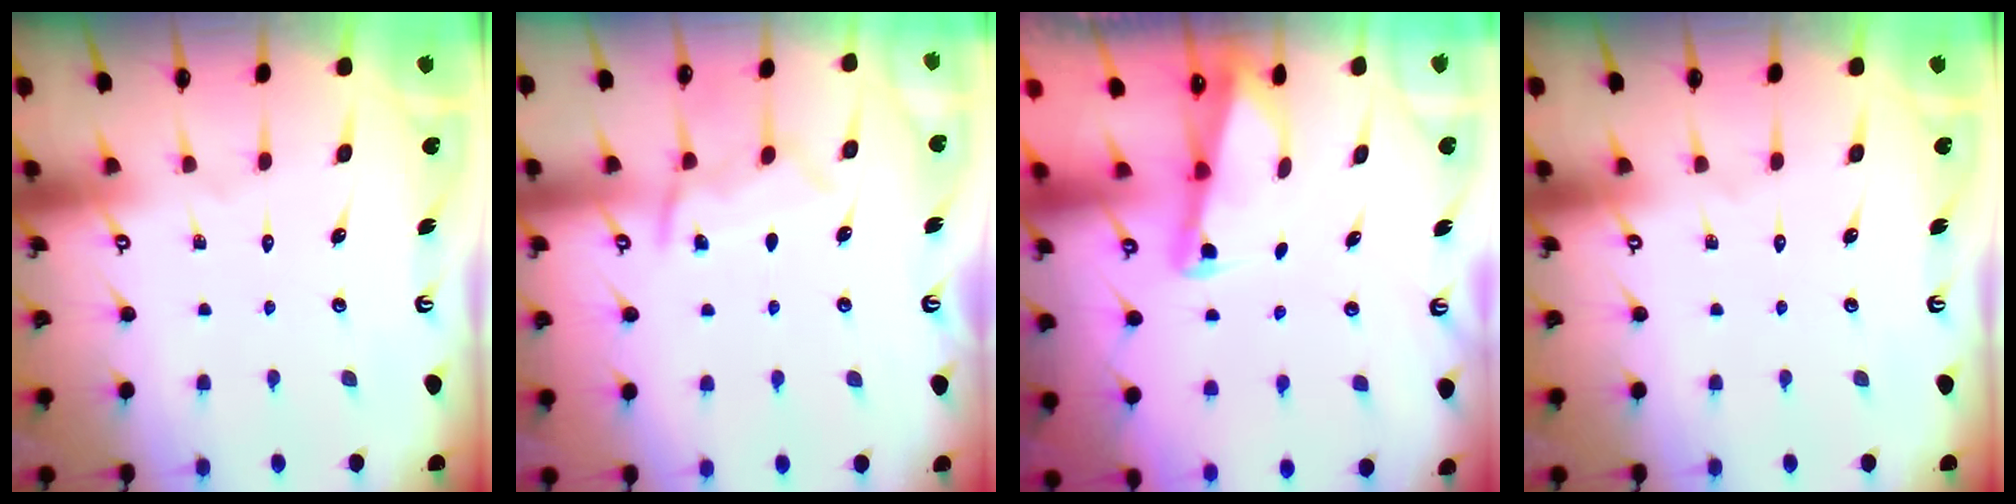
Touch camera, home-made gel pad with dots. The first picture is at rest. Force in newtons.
{"total": 9.0, "press": 8.9, "slide": 0.9}
{"total": 2.1, "press": 2.0, "slide": 0.3}
{"total": 0.0}